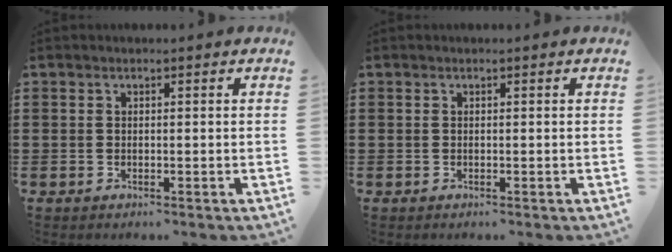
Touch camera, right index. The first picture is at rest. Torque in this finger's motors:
{"motor_torque": [-0.24, 0.91, 0.00, -0.01]}